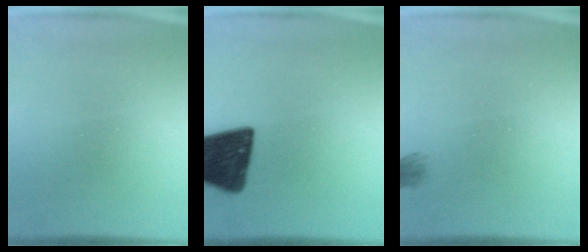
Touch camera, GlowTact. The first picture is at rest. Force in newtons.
{"total": 16.3}
{"total": 1.9}